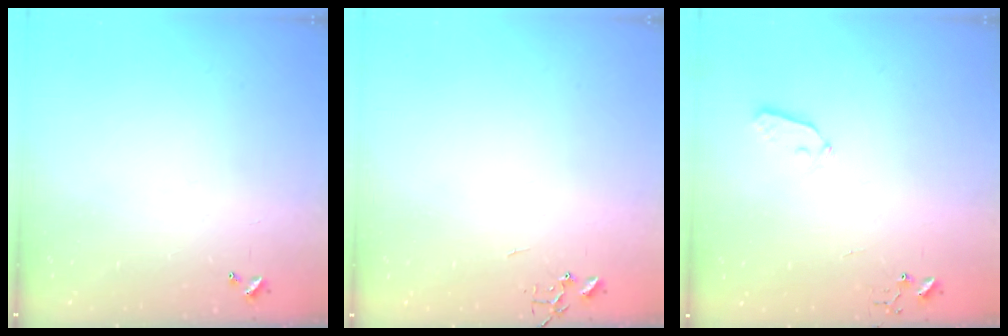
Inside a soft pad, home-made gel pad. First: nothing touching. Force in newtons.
{"total": 0.0}
{"total": 3.6, "press": 3.6, "slide": 0.5}